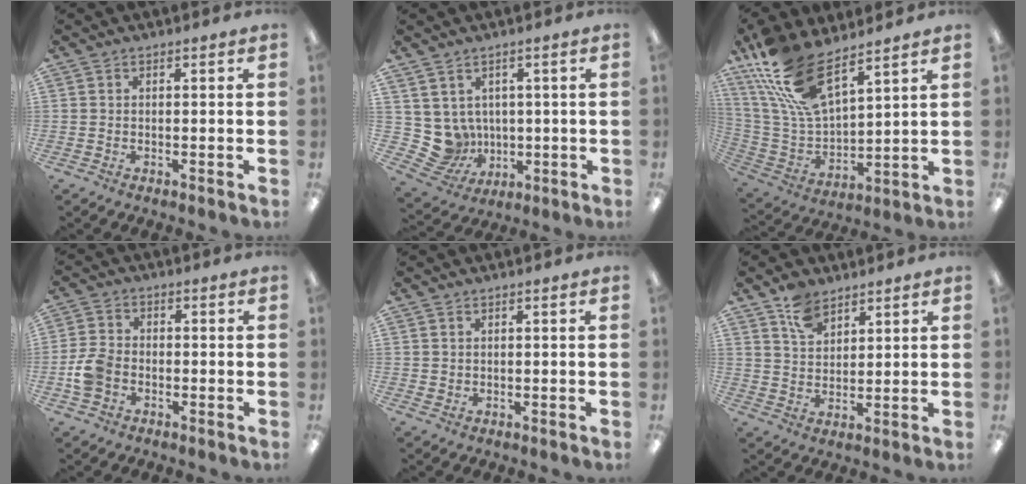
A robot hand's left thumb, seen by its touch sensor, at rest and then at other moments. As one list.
[{"total": 7.0, "force": [1.5, 6.7, 1.4], "torque": [-0.064, -0.025, 0.036]}, {"total": 18.2, "force": [12.5, 6.9, 11.3], "torque": [-0.274, -0.069, 0.225]}, {"total": 6.4, "force": [-2.1, 4.7, 3.8], "torque": [-0.079, 0.013, -0.039]}, {"total": 0.9, "force": [0.5, 0.7, 0.1], "torque": [-0.003, 0.003, 0.009]}, {"total": 7.1, "force": [5.1, 4.0, 2.9], "torque": [-0.056, -0.016, 0.095]}]